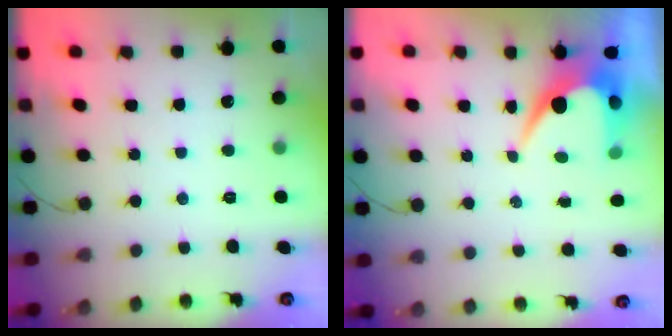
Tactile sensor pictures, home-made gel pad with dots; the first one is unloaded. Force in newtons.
{"total": 7.5, "press": 7.4, "slide": 0.4}